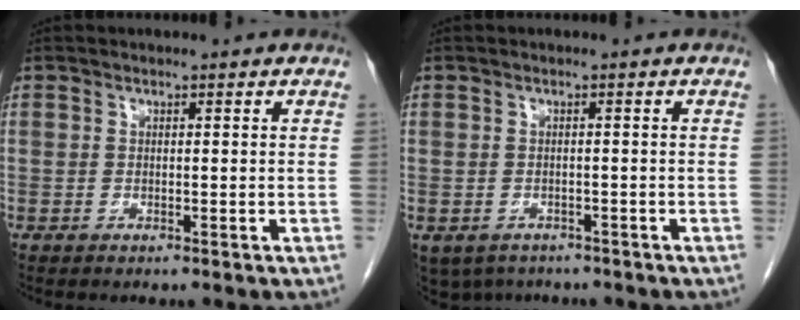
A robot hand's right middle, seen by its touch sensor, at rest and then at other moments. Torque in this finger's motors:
{"motor_torque": [0.13, -0.11, 0.01, 0.00]}